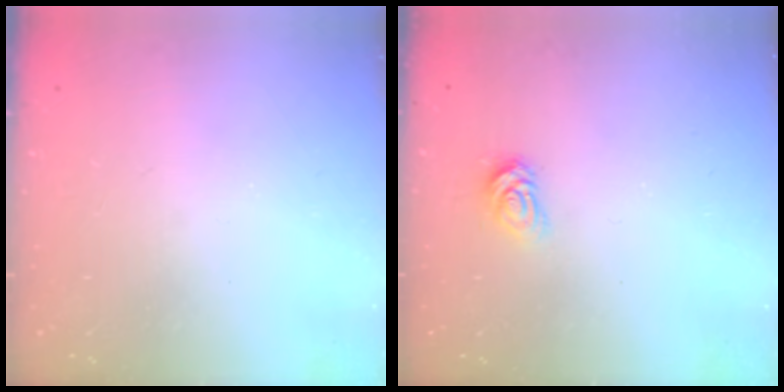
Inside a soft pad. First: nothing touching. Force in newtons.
{"total": 5.1, "press": 5.1, "slide": 0.7}